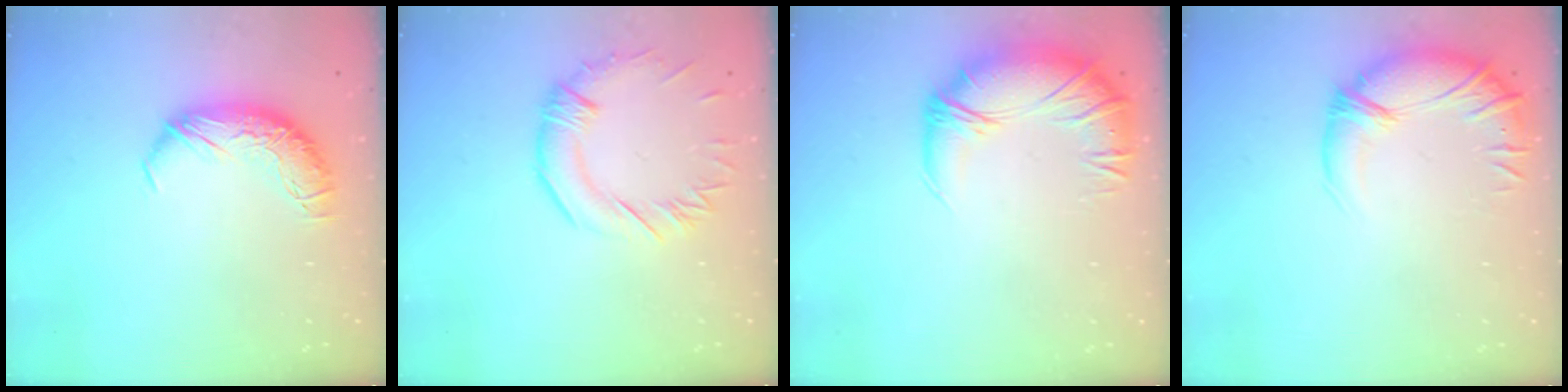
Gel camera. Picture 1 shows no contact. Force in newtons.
{"total": 1.0, "press": 0.6, "slide": 0.8}
{"total": 2.7, "press": 0.8, "slide": 2.6}
{"total": 3.0, "press": 1.5, "slide": 2.6}